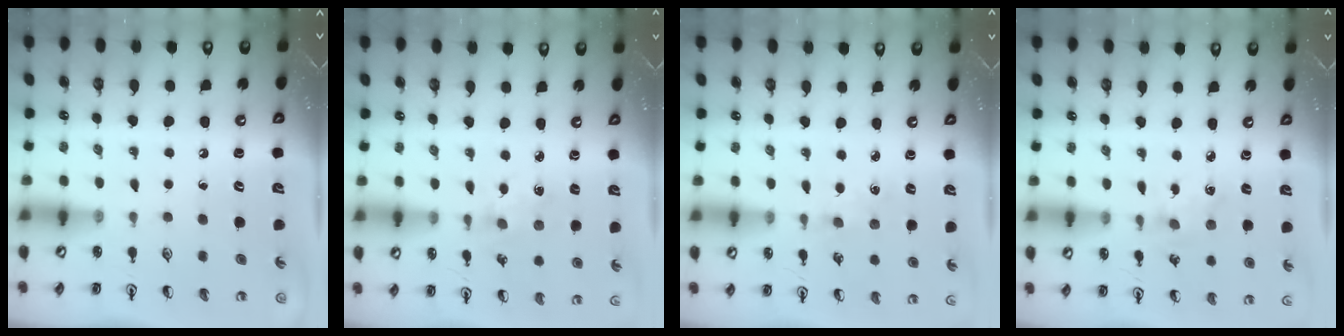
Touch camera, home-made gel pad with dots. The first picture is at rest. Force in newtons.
{"total": 2.9, "press": 2.8, "slide": 0.4}
{"total": 1.1, "press": 1.0, "slide": 0.2}
{"total": 2.0, "press": 2.0, "slide": 0.5}